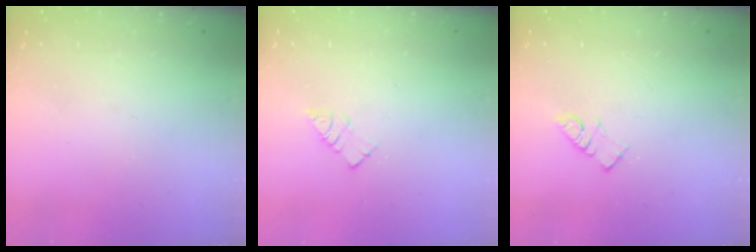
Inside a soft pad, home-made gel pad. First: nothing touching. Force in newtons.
{"total": 5.1, "press": 5.1, "slide": 0.2}
{"total": 4.0, "press": 4.0, "slide": 0.4}